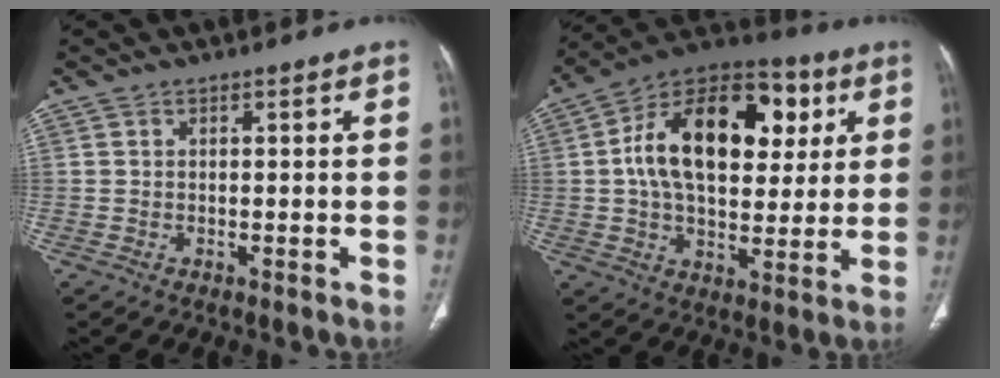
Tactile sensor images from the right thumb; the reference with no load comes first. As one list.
[{"total": 23.5, "force": [5.2, 14.1, 18.0], "torque": [-0.266, 0.013, 0.073]}]